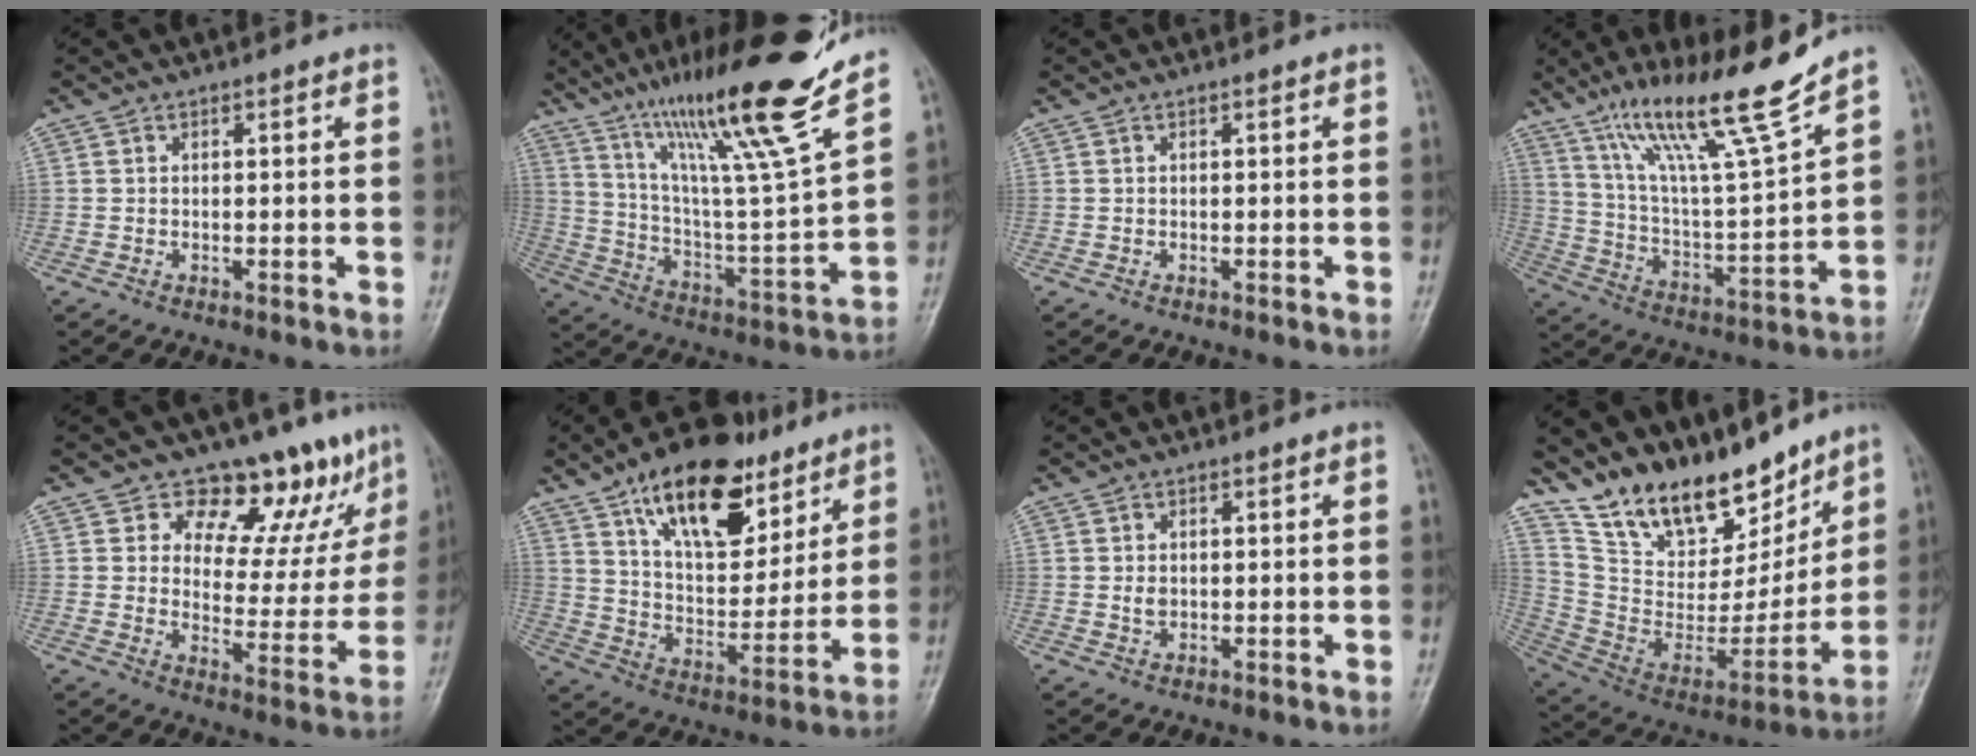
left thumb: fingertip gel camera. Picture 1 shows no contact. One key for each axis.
{"total": 23.7, "fx": 16.9, "fy": 0.9, "fz": 16.6, "tx": -0.249, "ty": -0.077, "tz": 0.293}
{"total": 0.0}
{"total": 18.1, "fx": 12.7, "fy": 1.1, "fz": 12.9, "tx": -0.210, "ty": -0.065, "tz": 0.230}
{"total": 16.1, "fx": 10.9, "fy": 8.5, "fz": 8.2, "tx": -0.039, "ty": -0.063, "tz": 0.149}
{"total": 21.3, "fx": 12.7, "fy": 10.4, "fz": 13.6, "tx": -0.173, "ty": -0.051, "tz": 0.218}
{"total": 1.6, "fx": 0.1, "fy": 1.3, "fz": 1.0, "tx": -0.014, "ty": -0.002, "tz": 0.007}
{"total": 21.3, "fx": 16.8, "fy": 9.1, "fz": 9.5, "tx": -0.119, "ty": -0.089, "tz": 0.299}